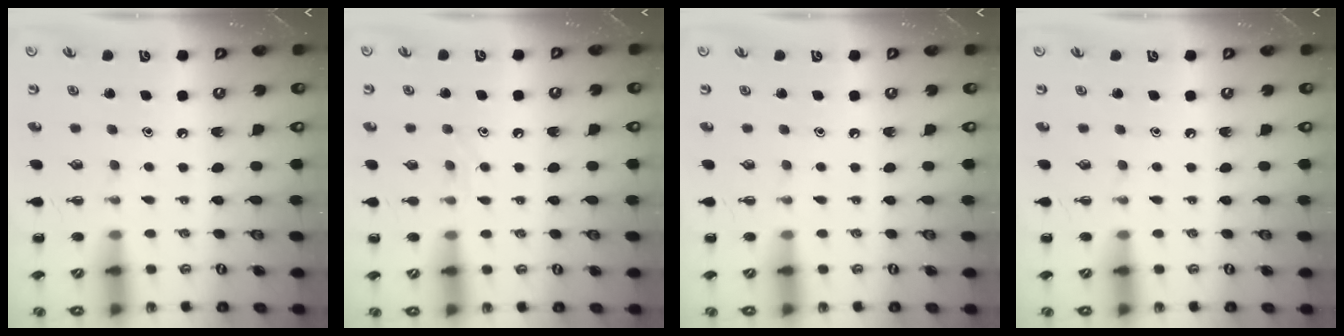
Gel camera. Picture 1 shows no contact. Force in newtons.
{"total": 6.3, "press": 6.2, "slide": 1.1}
{"total": 0.0}
{"total": 0.0}